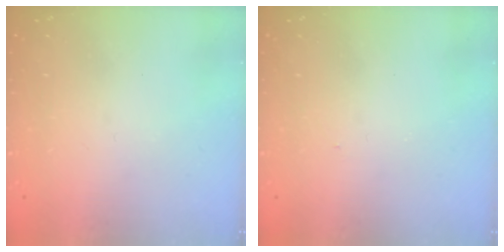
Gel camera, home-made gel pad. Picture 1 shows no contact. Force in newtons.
{"total": 3.2, "press": 3.2, "slide": 0.5}